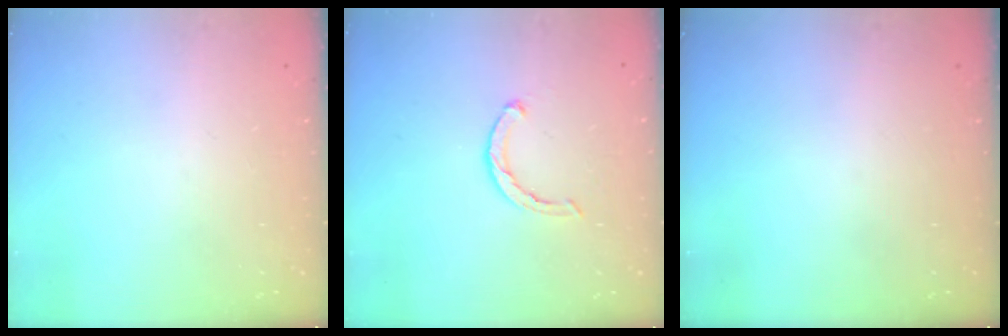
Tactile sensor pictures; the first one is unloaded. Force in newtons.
{"total": 2.7, "press": 2.7, "slide": 0.4}
{"total": 0.0}